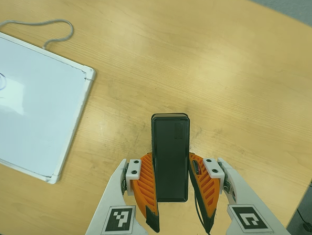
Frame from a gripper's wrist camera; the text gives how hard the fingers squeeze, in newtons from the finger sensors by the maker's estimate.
{"total": 4.0, "left": 2.6, "right": 5.3}